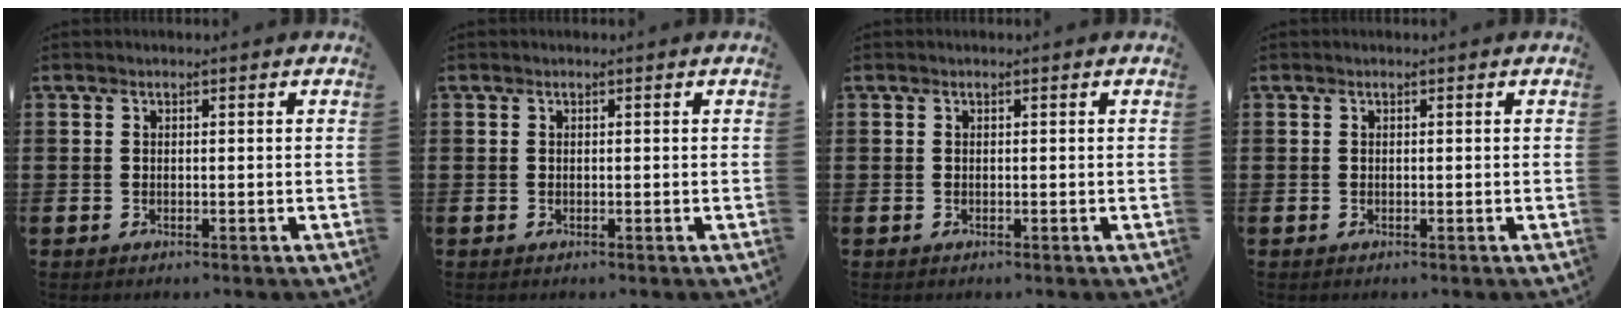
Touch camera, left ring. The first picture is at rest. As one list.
[{"total": 0.0}, {"total": 0.0}, {"total": 0.0}]